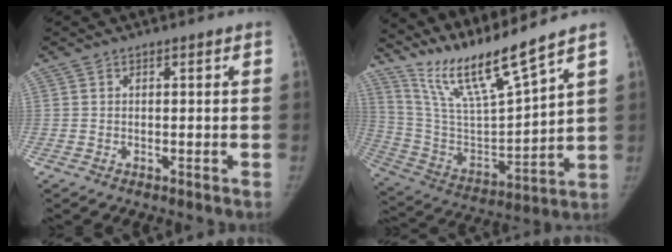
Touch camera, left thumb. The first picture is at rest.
{"total": 15.9, "force": [13.5, 0.1, 8.5], "torque": [-0.150, -0.077, 0.269]}